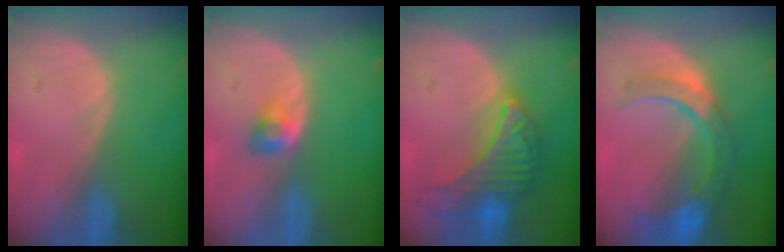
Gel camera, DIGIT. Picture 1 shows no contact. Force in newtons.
{"total": 2.8, "press": 2.4, "slide": 1.4}
{"total": 8.2, "press": 8.2, "slide": 0.5}
{"total": 8.9, "press": 7.8, "slide": 4.2}